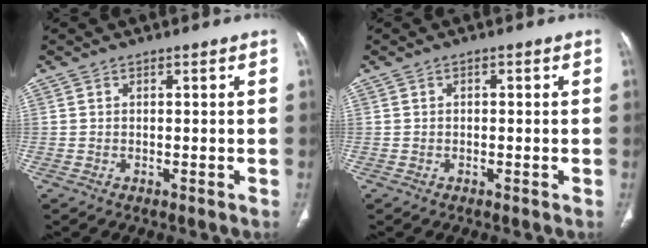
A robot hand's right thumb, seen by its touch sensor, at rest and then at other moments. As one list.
[{"total": 0.5, "force": [0.0, 0.3, 0.4], "torque": [-0.007, 0.001, 0.000]}]